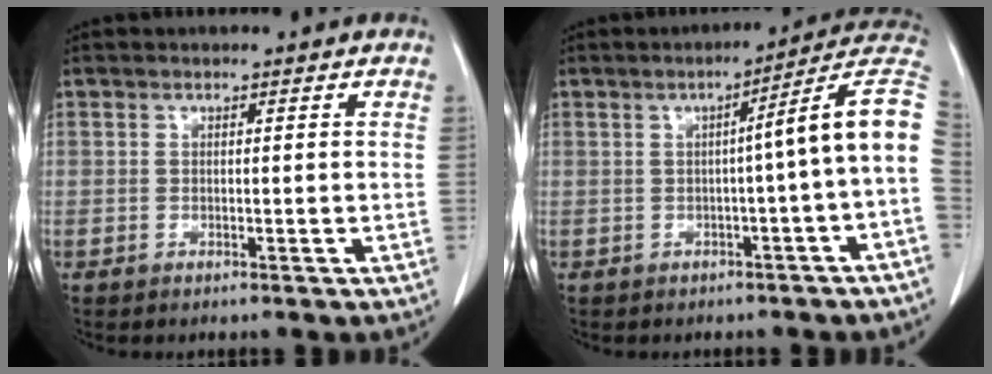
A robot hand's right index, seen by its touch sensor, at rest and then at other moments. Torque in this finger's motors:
{"motor_torque": [1.27, -0.39, 0.63, 0.12]}